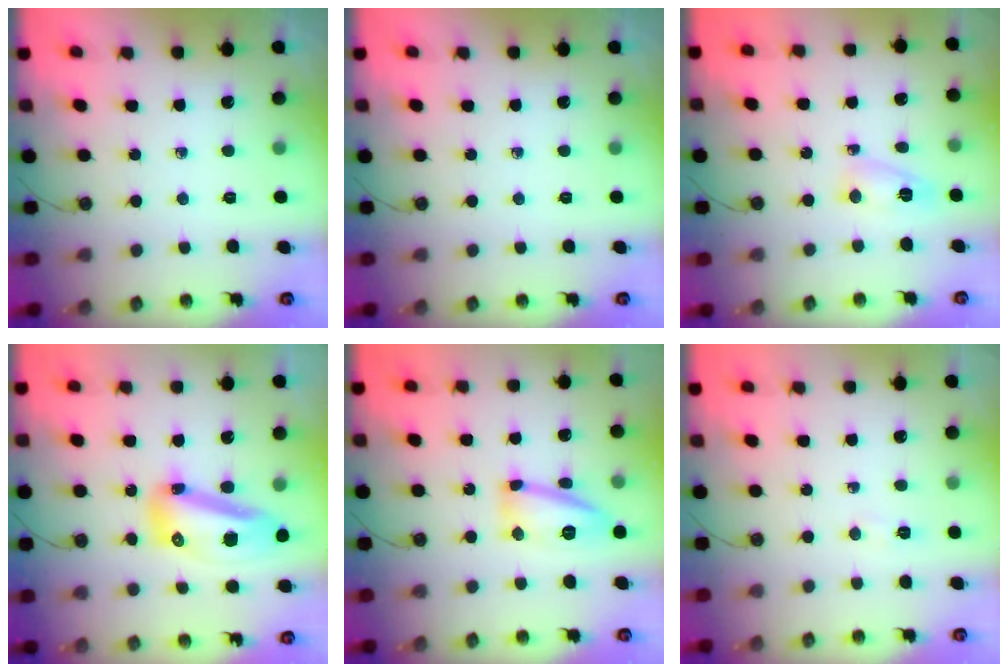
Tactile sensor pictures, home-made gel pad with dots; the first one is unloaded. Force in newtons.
{"total": 0.0}
{"total": 4.8, "press": 4.8, "slide": 0.3}
{"total": 15.0, "press": 14.9, "slide": 1.7}
{"total": 13.8, "press": 13.8, "slide": 1.2}
{"total": 3.7, "press": 3.6, "slide": 0.5}